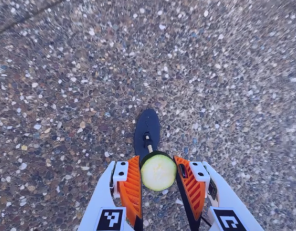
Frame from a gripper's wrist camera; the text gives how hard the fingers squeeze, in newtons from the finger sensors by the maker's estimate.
{"total": 8.3, "left": 8.2, "right": 8.3}